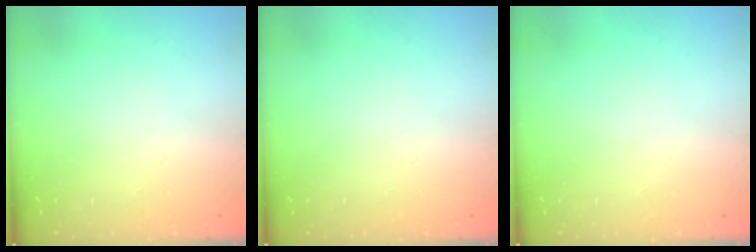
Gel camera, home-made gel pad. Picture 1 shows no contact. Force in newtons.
{"total": 0.0}
{"total": 0.0}